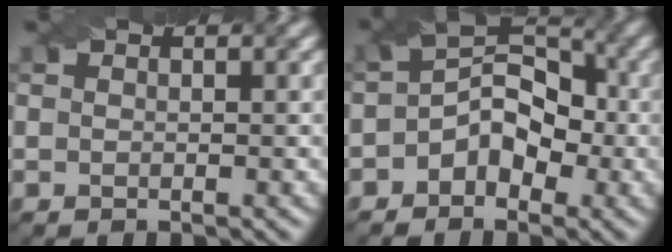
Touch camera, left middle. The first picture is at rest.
{"total": 4.8, "force": [-1.3, 3.5, 3.1], "torque": [-0.036, 0.011, -0.030]}